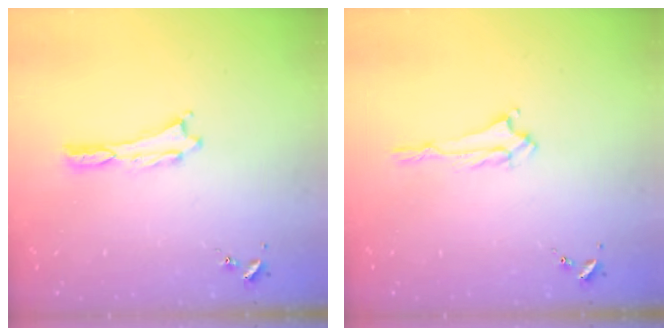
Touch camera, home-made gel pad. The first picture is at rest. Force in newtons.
{"total": 1.4, "press": 1.3, "slide": 0.2}